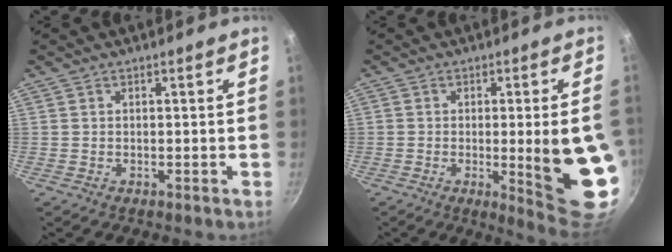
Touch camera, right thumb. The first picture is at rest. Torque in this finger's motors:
{"motor_torque": [2.48, 2.49, 1.86, -0.03, 0.09]}